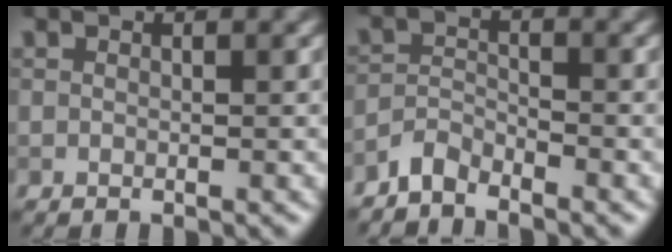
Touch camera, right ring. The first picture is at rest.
{"total": 2.1, "force": [-2.0, 0.4, 0.4], "torque": [-0.009, 0.006, -0.047]}